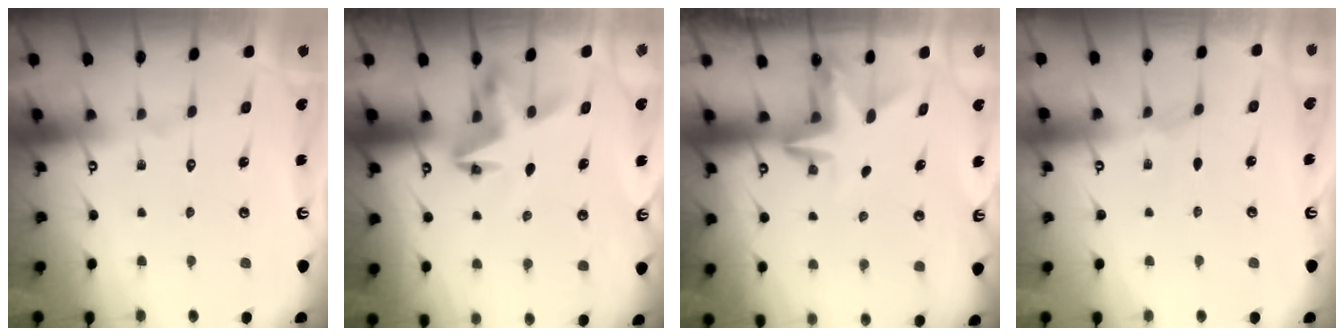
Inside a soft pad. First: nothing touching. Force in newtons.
{"total": 5.1, "press": 5.1, "slide": 0.0}
{"total": 3.4, "press": 3.3, "slide": 0.3}
{"total": 1.7, "press": 1.7, "slide": 0.4}